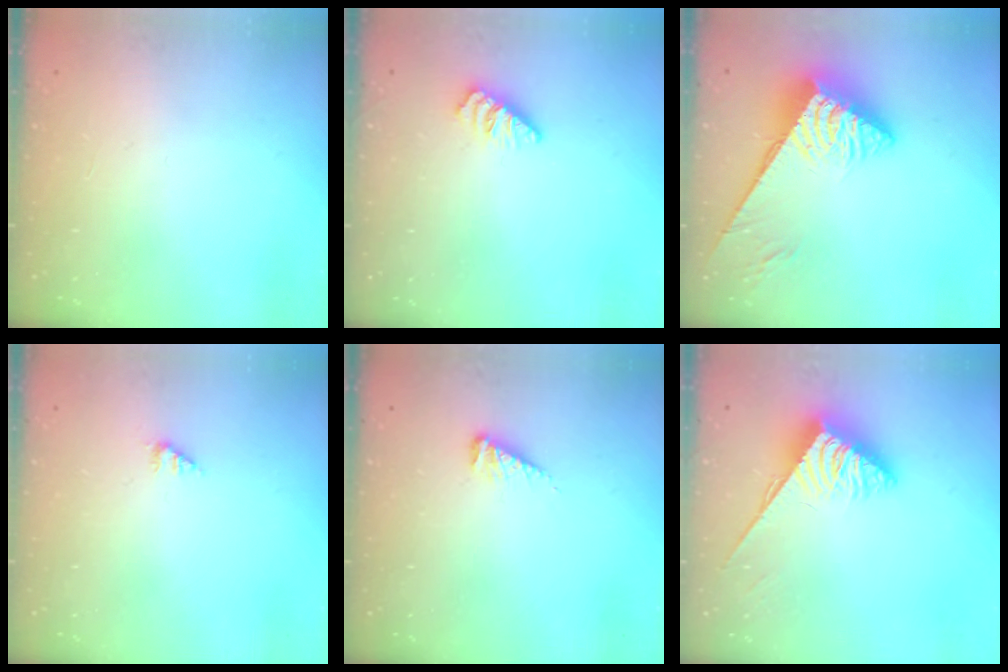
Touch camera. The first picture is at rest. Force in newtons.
{"total": 0.0}
{"total": 7.9, "press": 7.8, "slide": 0.9}
{"total": 1.4, "press": 1.4, "slide": 0.2}
{"total": 3.8, "press": 3.8, "slide": 0.5}
{"total": 3.8, "press": 3.8, "slide": 0.6}